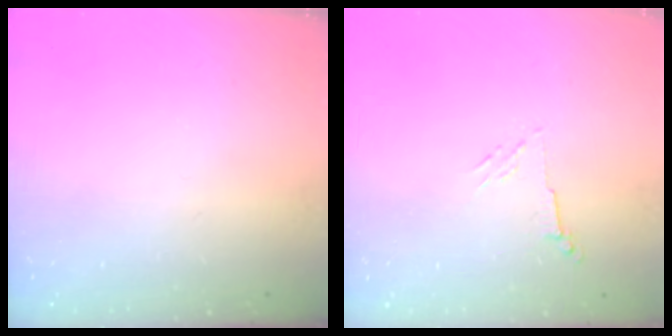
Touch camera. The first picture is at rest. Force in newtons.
{"total": 2.8, "press": 2.7, "slide": 0.6}